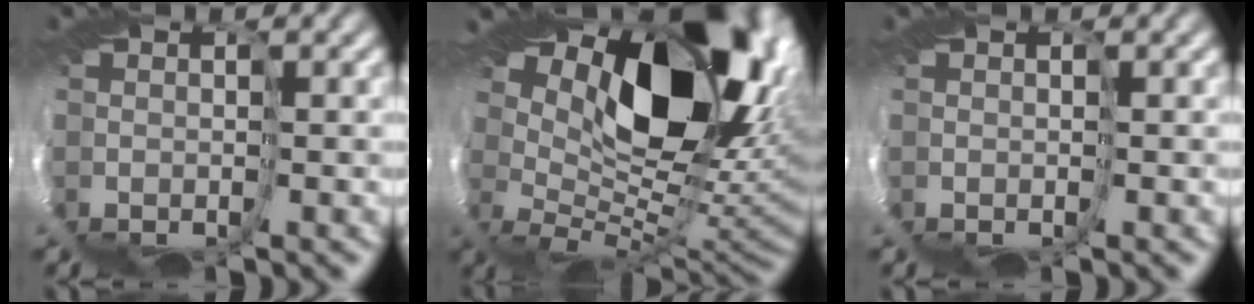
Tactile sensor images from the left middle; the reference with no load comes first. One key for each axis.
{"total": 13.3, "fx": 8.9, "fy": 5.3, "fz": 8.2, "tx": -0.139, "ty": -0.015, "tz": 0.182}
{"total": 0.0}